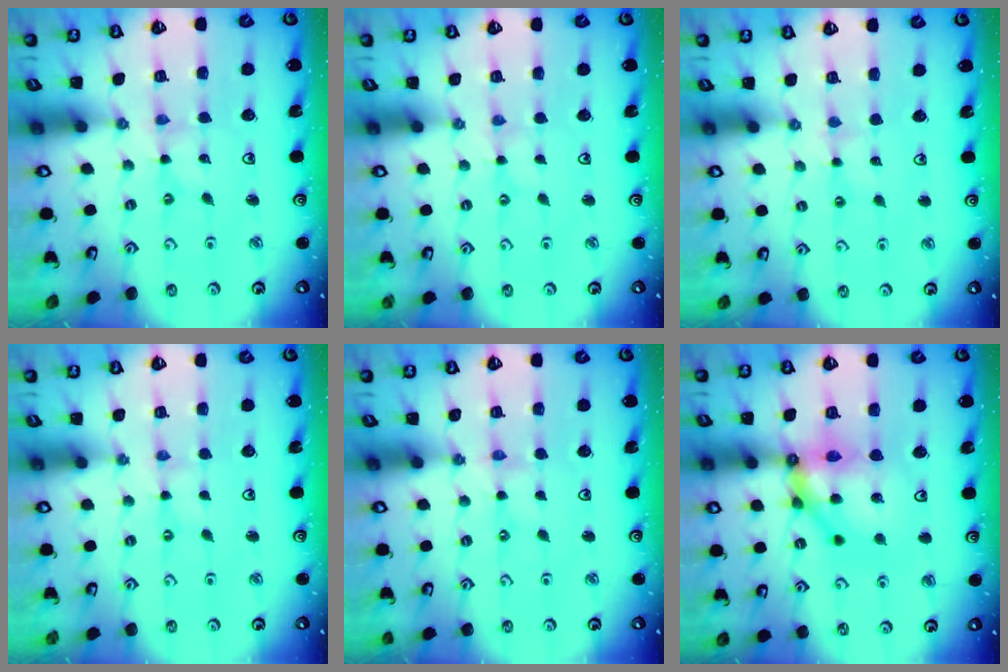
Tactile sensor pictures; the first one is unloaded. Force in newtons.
{"total": 0.8, "press": 0.7, "slide": 0.3}
{"total": 2.7, "press": 2.7, "slide": 0.5}
{"total": 1.3, "press": 1.3, "slide": 0.2}
{"total": 1.2, "press": 1.2, "slide": 0.3}
{"total": 12.8, "press": 12.6, "slide": 2.3}